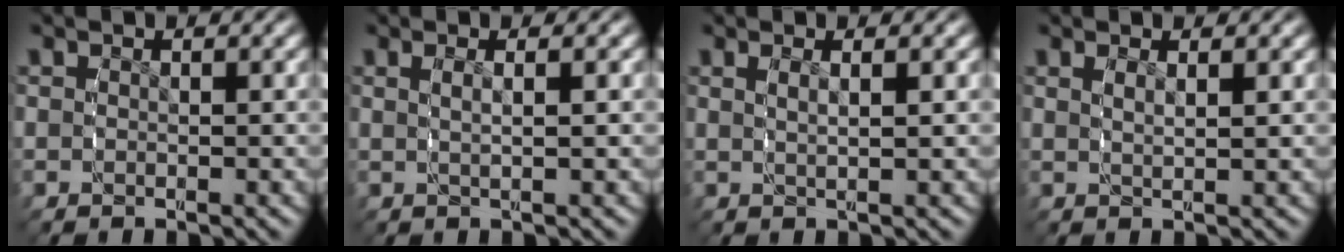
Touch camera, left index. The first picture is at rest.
{"total": 1.5, "force": [0.6, -0.3, 1.4], "torque": [-0.024, -0.001, 0.015]}
{"total": 1.5, "force": [0.8, -0.5, 1.2], "torque": [-0.020, -0.003, 0.021]}
{"total": 1.4, "force": [0.9, -0.6, 0.9], "torque": [-0.015, -0.006, 0.023]}